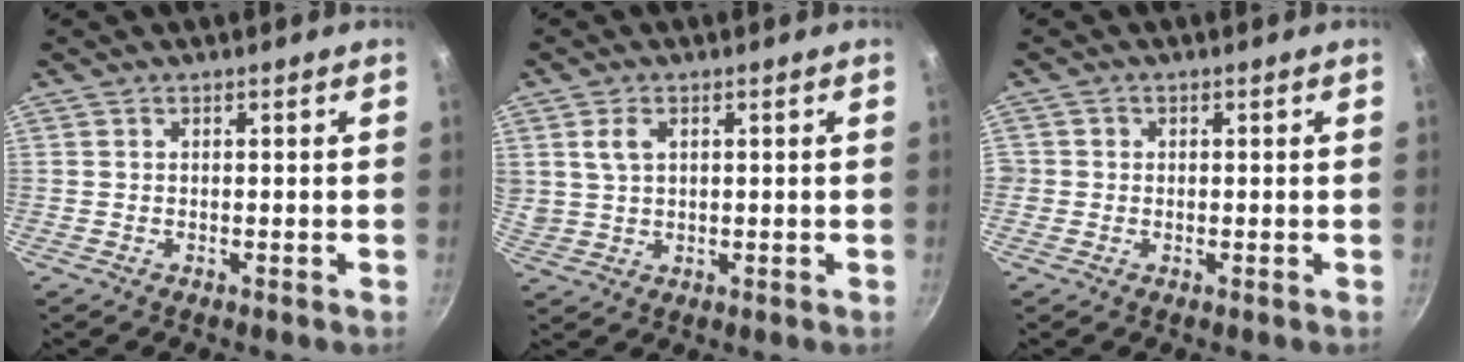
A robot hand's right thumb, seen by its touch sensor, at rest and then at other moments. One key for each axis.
{"total": 4.4, "fx": 1.6, "fy": 3.0, "fz": 2.8, "tx": -0.043, "ty": -0.001, "tz": 0.036}
{"total": 1.4, "fx": -0.1, "fy": 1.4, "fz": 0.2, "tx": 0.003, "ty": 0.004, "tz": -0.005}